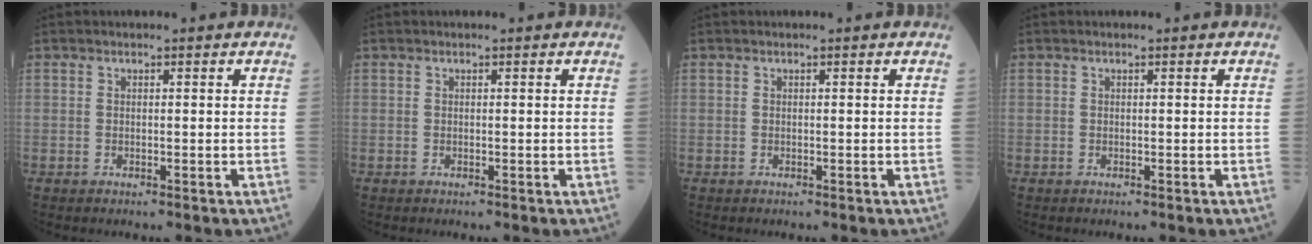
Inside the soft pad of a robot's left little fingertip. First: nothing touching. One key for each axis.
{"total": 0.0}
{"total": 0.0}
{"total": 0.0}